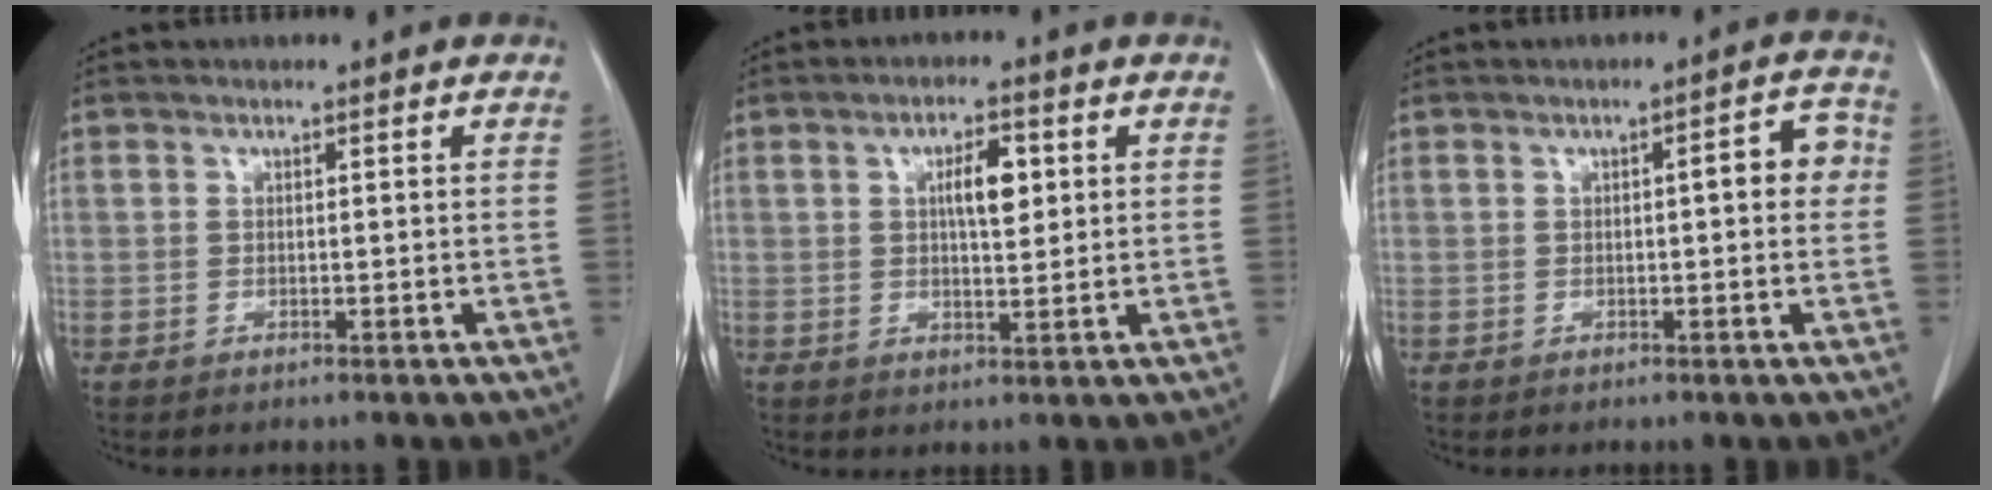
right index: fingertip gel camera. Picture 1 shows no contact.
{"total": 5.1, "force": [1.4, 1.7, 4.6], "torque": [-0.077, 0.005, 0.023]}
{"total": 4.3, "force": [0.3, 1.2, 4.1], "torque": [-0.047, 0.016, -0.001]}